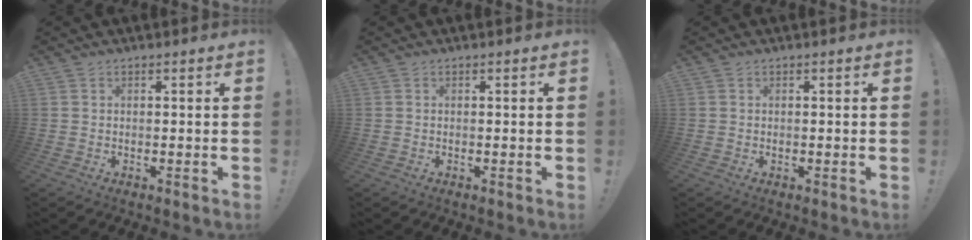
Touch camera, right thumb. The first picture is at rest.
{"total": 0.0}
{"total": 0.0}